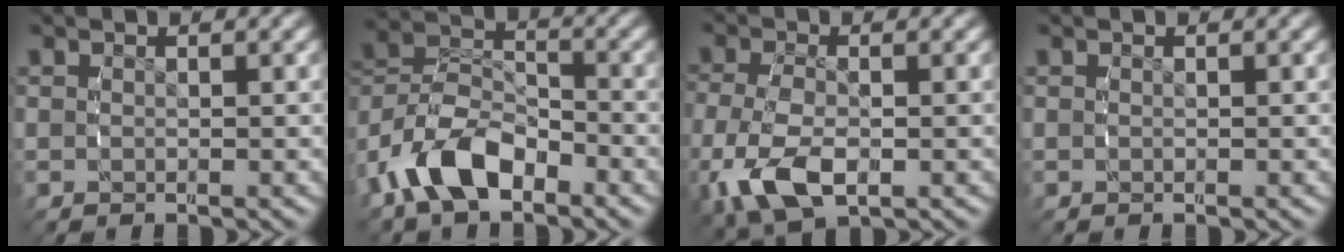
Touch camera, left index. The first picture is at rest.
{"total": 7.0, "force": [-3.0, 5.0, 3.8], "torque": [-0.082, -0.015, -0.055]}
{"total": 6.2, "force": [-2.0, 3.9, 4.5], "torque": [-0.115, -0.027, -0.018]}
{"total": 0.0}